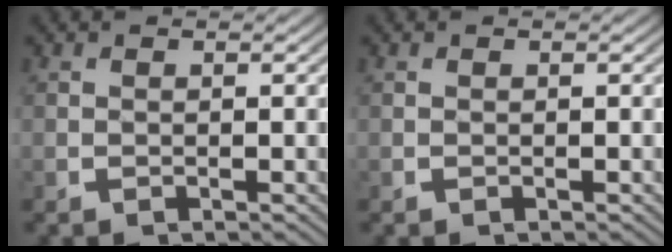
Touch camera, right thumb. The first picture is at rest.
{"total": 0.0}